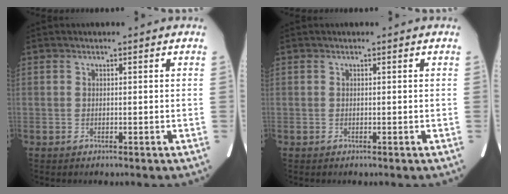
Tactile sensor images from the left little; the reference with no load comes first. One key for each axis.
{"total": 0.0}